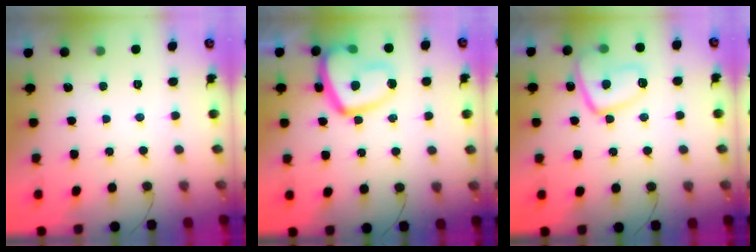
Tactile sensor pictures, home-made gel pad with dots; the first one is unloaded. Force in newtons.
{"total": 16.5, "press": 16.4, "slide": 1.5}
{"total": 13.1, "press": 13.1, "slide": 1.2}